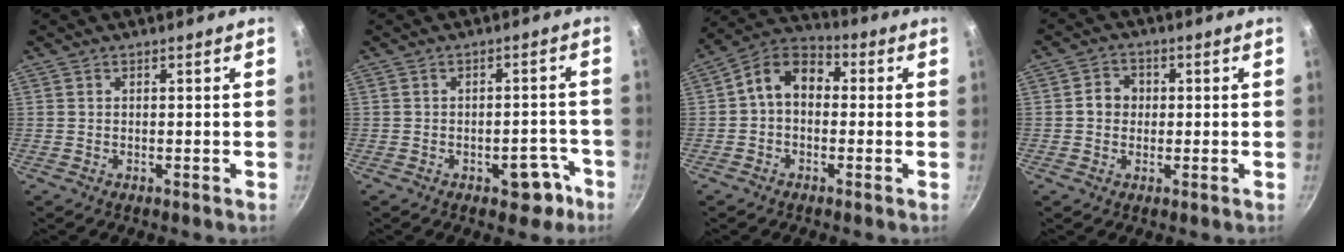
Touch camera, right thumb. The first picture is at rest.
{"total": 5.8, "force": [-3.0, 3.4, 3.5], "torque": [-0.010, 0.034, -0.024]}
{"total": 9.4, "force": [0.4, 6.9, 6.4], "torque": [-0.085, 0.032, -0.016]}
{"total": 4.3, "force": [0.1, 3.9, 1.8], "torque": [-0.005, 0.009, -0.005]}